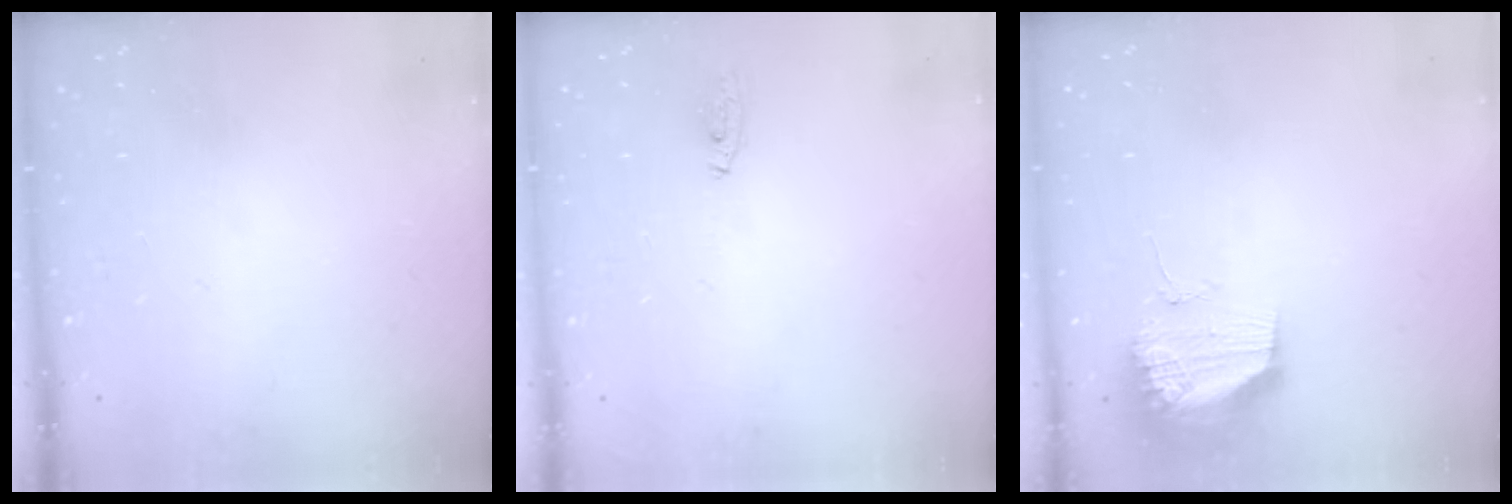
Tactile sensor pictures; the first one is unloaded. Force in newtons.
{"total": 3.1, "press": 2.8, "slide": 1.3}
{"total": 11.1, "press": 11.1, "slide": 0.8}